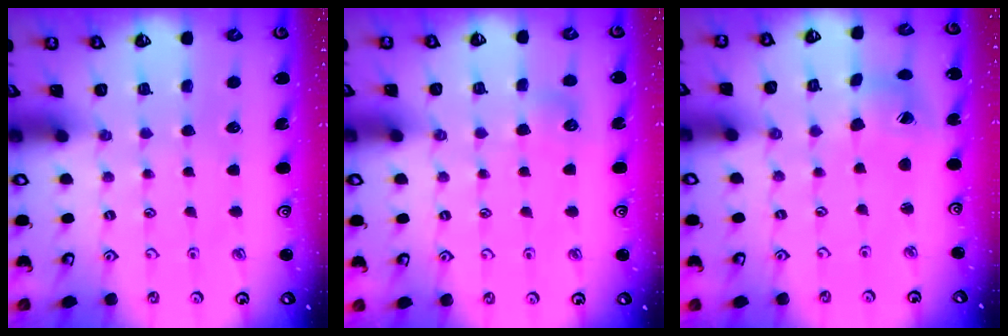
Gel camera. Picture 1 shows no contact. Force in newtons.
{"total": 5.3, "press": 5.3, "slide": 0.6}
{"total": 6.1, "press": 6.0, "slide": 0.6}